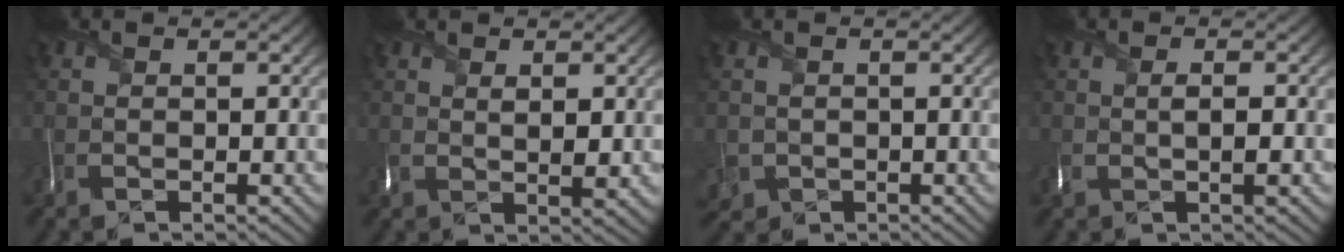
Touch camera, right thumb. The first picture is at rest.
{"total": 2.4, "force": [1.5, 1.1, 1.6], "torque": [-0.029, -0.004, 0.032]}
{"total": 1.8, "force": [-0.2, 1.8, -0.4], "torque": [0.004, -0.006, -0.004]}
{"total": 1.8, "force": [0.4, 0.5, 1.7], "torque": [-0.034, 0.002, 0.004]}